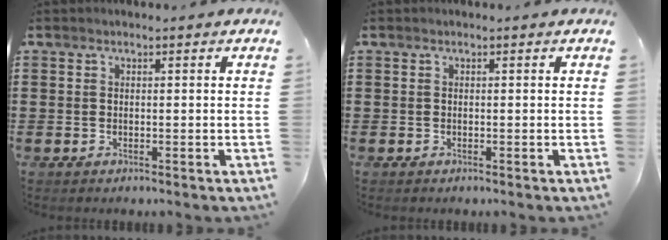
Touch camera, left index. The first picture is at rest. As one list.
[{"total": 0.0}]